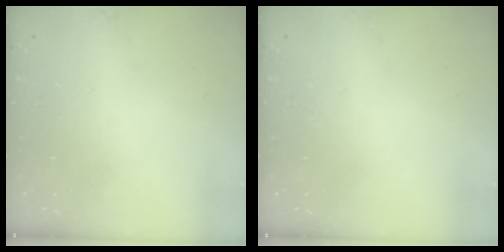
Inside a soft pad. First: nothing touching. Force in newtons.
{"total": 0.0}